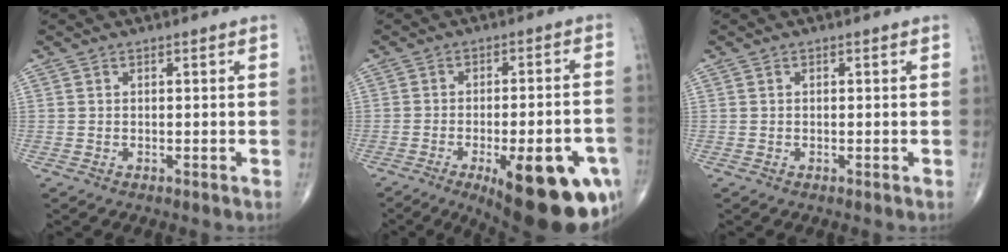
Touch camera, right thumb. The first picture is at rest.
{"total": 22.6, "force": [-9.9, 7.5, 18.9], "torque": [-0.189, 0.023, -0.122]}
{"total": 0.0}